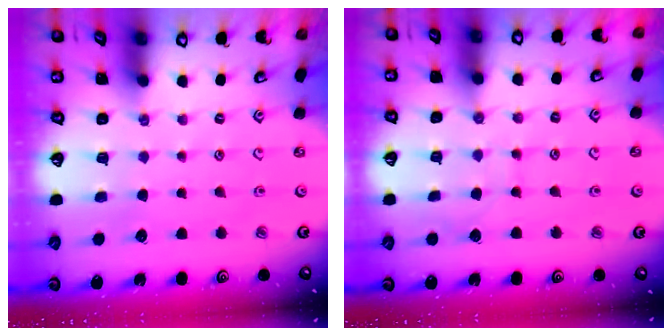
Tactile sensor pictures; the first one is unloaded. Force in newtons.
{"total": 6.0, "press": 6.0, "slide": 0.2}